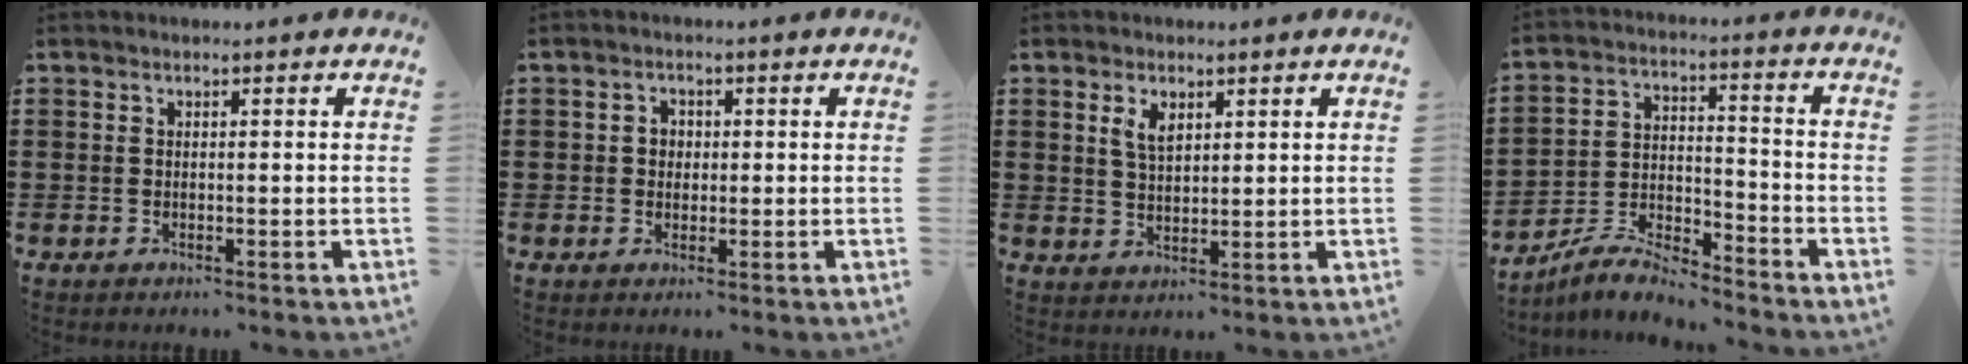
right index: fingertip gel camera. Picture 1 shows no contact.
{"total": 2.0, "force": [0.0, 1.8, 0.9], "torque": [-0.022, 0.010, -0.002]}
{"total": 3.2, "force": [1.7, 1.6, 2.2], "torque": [-0.048, 0.005, 0.031]}
{"total": 6.1, "force": [-5.7, 1.2, 1.8], "torque": [-0.042, 0.007, -0.111]}